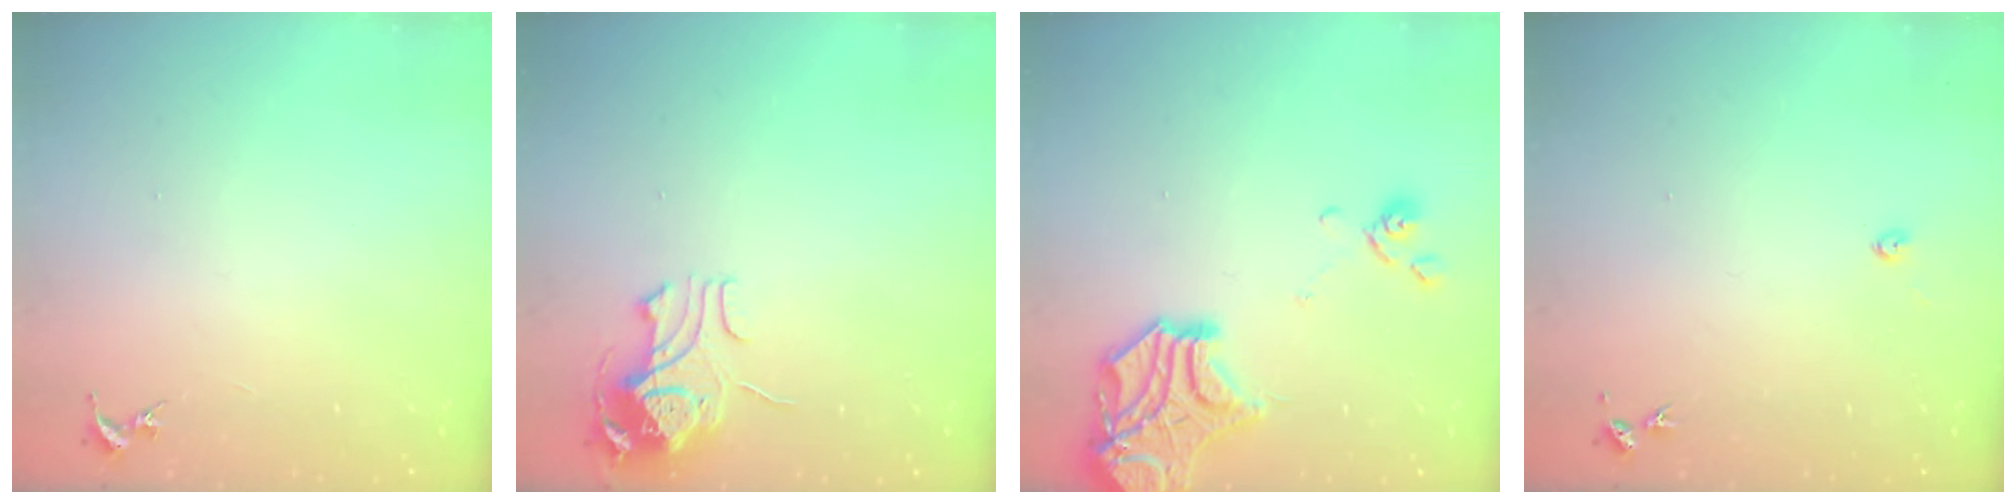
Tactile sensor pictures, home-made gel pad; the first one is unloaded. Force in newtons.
{"total": 10.6, "press": 10.6, "slide": 0.9}
{"total": 15.9, "press": 15.6, "slide": 2.9}
{"total": 2.2, "press": 2.2, "slide": 0.3}